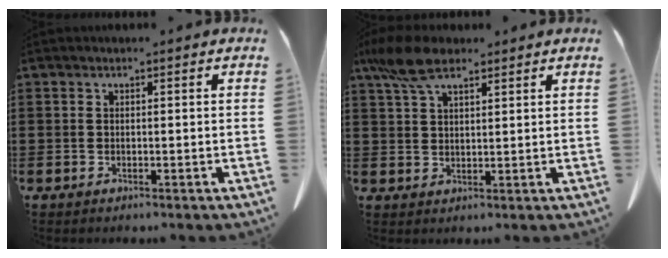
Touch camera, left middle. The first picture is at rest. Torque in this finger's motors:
{"motor_torque": [1.38, 0.77, 0.24, 0.14]}